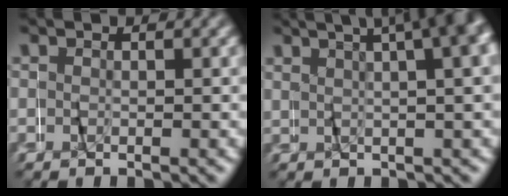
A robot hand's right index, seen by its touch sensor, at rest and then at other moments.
{"total": 14.6, "force": [6.5, 7.3, 10.8], "torque": [-0.122, 0.057, 0.081]}